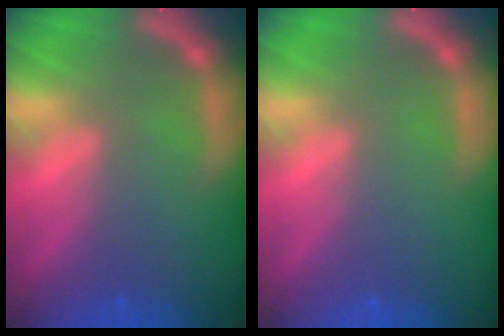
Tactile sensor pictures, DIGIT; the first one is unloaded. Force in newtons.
{"total": 0.0}